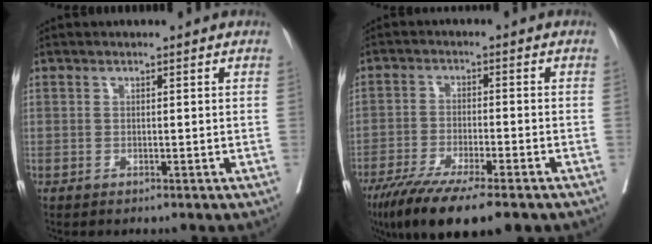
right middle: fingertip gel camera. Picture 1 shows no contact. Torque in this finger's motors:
{"motor_torque": [1.12, -1.01, 0.23, 0.07]}